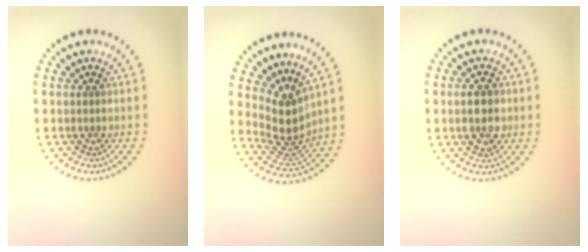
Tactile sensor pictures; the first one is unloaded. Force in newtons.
{"total": 3.6, "press": 2.7, "slide": 2.5}
{"total": 3.7, "press": 3.7, "slide": 0.2}